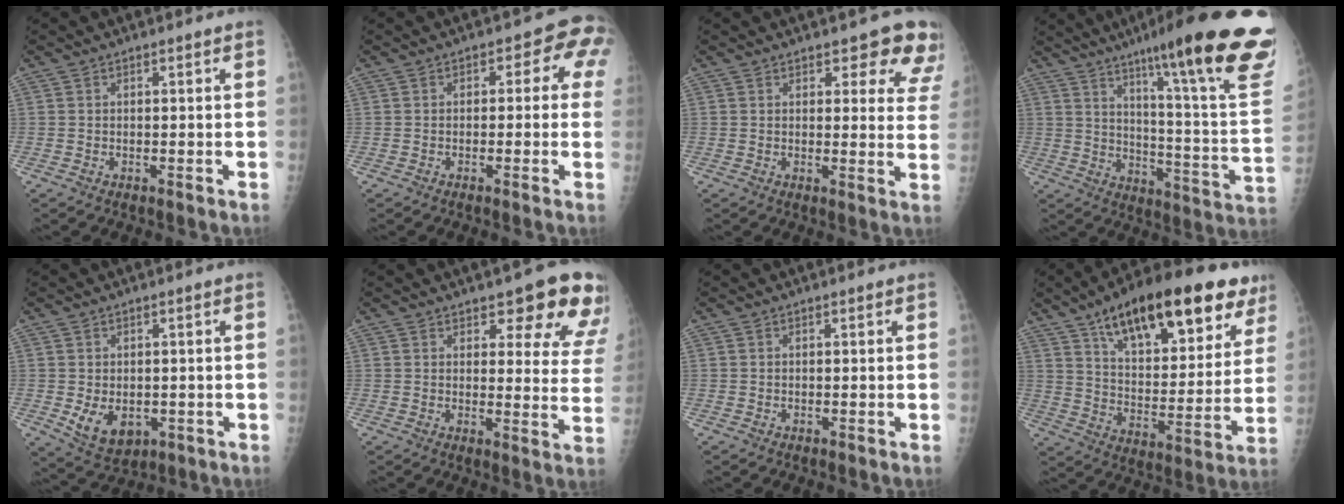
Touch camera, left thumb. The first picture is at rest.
{"total": 5.4, "force": [0.9, 3.4, 4.1], "torque": [-0.001, 0.015, -0.006]}
{"total": 10.0, "force": [8.0, 3.9, 4.5], "torque": [0.000, -0.038, 0.071]}
{"total": 29.2, "force": [18.2, 3.0, 22.6], "torque": [-0.271, -0.077, 0.260]}
{"total": 6.5, "force": [-0.9, 4.6, 4.5], "torque": [-0.059, -0.012, 0.003]}
{"total": 14.5, "force": [9.7, 5.3, 9.4], "torque": [-0.063, -0.049, 0.106]}
{"total": 0.0}
{"total": 28.1, "force": [16.6, 11.2, 19.7], "torque": [-0.260, -0.030, 0.254]}